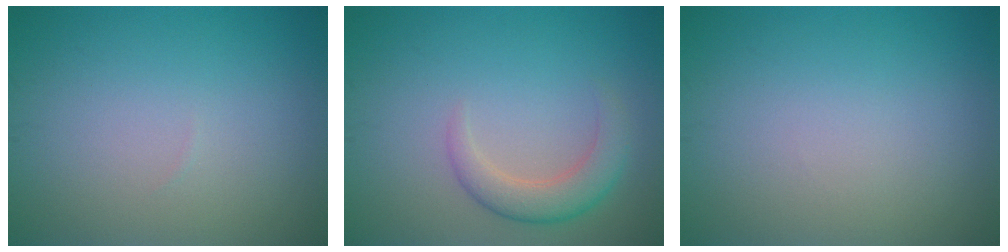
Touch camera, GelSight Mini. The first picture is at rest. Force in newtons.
{"total": 3.2, "press": 3.2, "slide": 0.2}
{"total": 0.0}